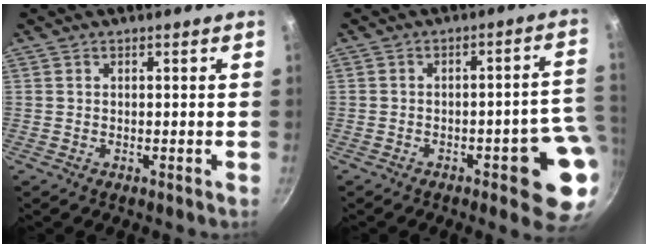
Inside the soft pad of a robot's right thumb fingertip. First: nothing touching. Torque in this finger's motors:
{"motor_torque": [2.00, 1.95, 1.23, -1.34, 0.07]}